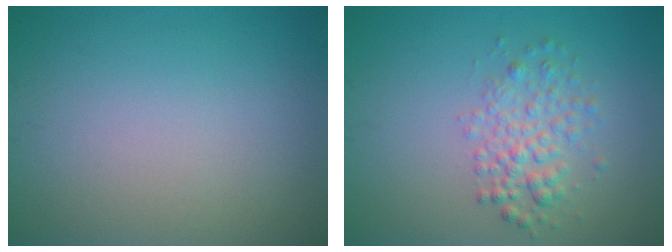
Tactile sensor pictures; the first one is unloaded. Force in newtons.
{"total": 2.8, "press": 2.8, "slide": 0.1}